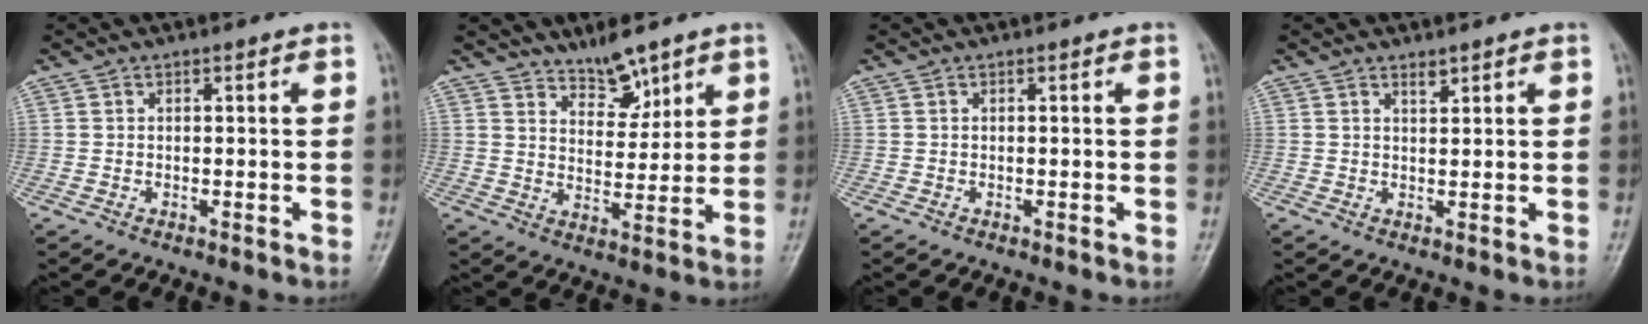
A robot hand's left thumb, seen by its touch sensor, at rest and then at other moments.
{"total": 4.5, "force": [3.5, 1.9, 2.0], "torque": [-0.014, -0.029, 0.062]}
{"total": 0.0}
{"total": 1.4, "force": [1.1, 0.5, 0.6], "torque": [-0.005, -0.010, 0.019]}